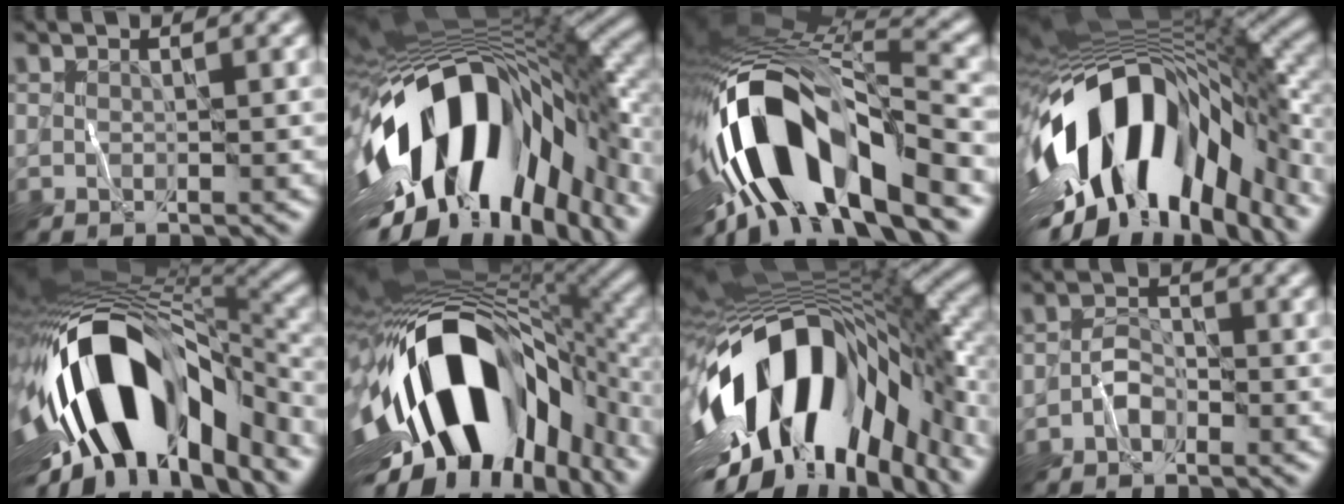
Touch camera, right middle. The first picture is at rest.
{"total": 16.7, "force": [-4.7, 8.1, 13.8], "torque": [-0.231, -0.009, -0.080]}
{"total": 15.9, "force": [-5.4, 6.8, 13.3], "torque": [-0.234, 0.014, -0.091]}
{"total": 15.3, "force": [-5.0, 7.5, 12.3], "torque": [-0.214, 0.002, -0.087]}
{"total": 16.9, "force": [-5.0, 8.5, 13.7], "torque": [-0.238, 0.005, -0.083]}
{"total": 18.7, "force": [-4.4, 9.7, 15.4], "torque": [-0.271, -0.016, -0.064]}
{"total": 16.8, "force": [-4.7, 8.2, 13.9], "torque": [-0.237, -0.011, -0.082]}
{"total": 1.7, "force": [-1.0, 1.1, 0.9], "torque": [-0.013, 0.009, -0.023]}